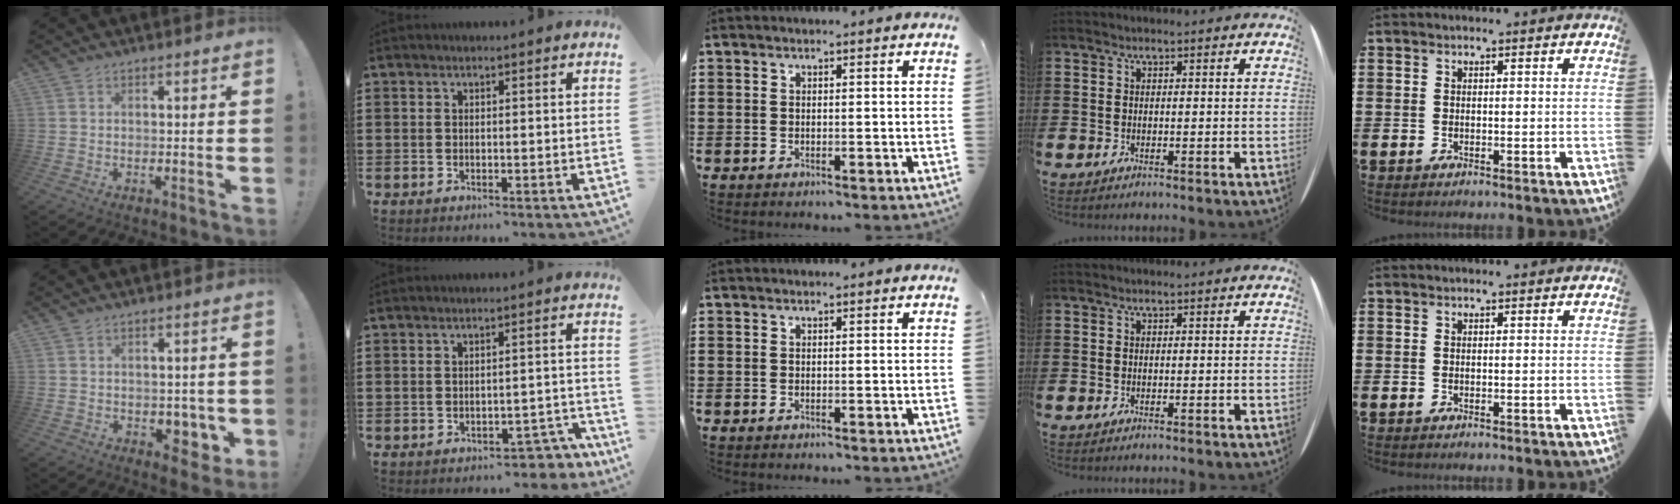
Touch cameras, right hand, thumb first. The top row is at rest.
{"thumb": {"total": 5.0, "force": [-0.4, 4.2, 2.6], "torque": [-0.016, 0.001, -0.001]}, "index": {"total": 2.7, "force": [-2.5, 0.7, 0.6], "torque": [-0.016, 0.004, -0.052]}}